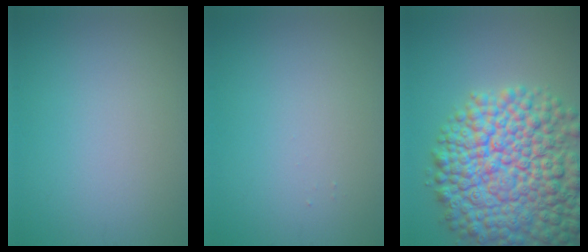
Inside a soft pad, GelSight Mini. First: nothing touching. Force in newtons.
{"total": 0.0}
{"total": 13.4, "press": 13.4, "slide": 0.6}